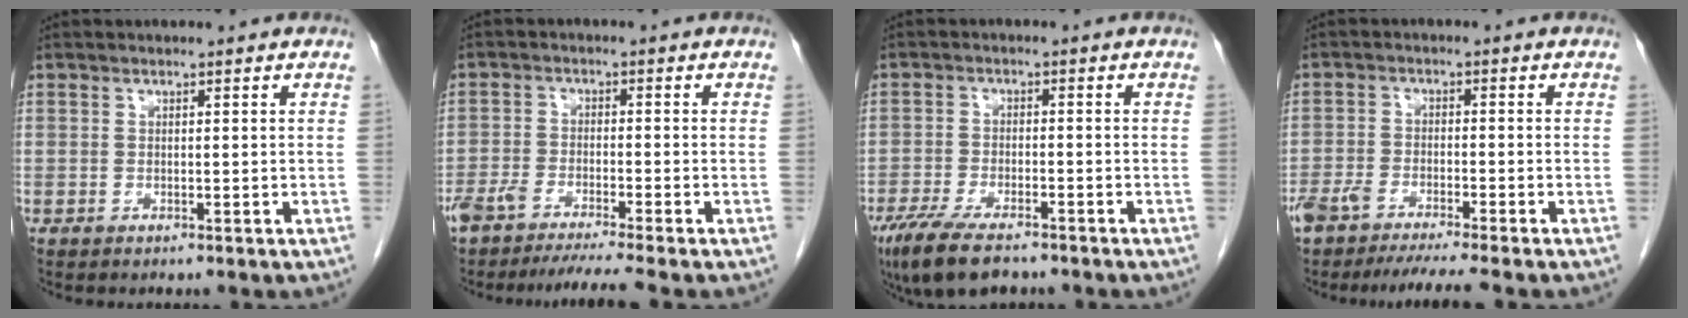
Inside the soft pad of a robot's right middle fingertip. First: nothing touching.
{"total": 7.7, "force": [-6.8, -0.9, 3.6], "torque": [-0.050, -0.017, -0.112]}
{"total": 9.2, "force": [-6.8, 2.6, 5.7], "torque": [-0.102, -0.019, -0.114]}
{"total": 8.1, "force": [-7.1, -0.2, 3.9], "torque": [-0.057, -0.013, -0.115]}